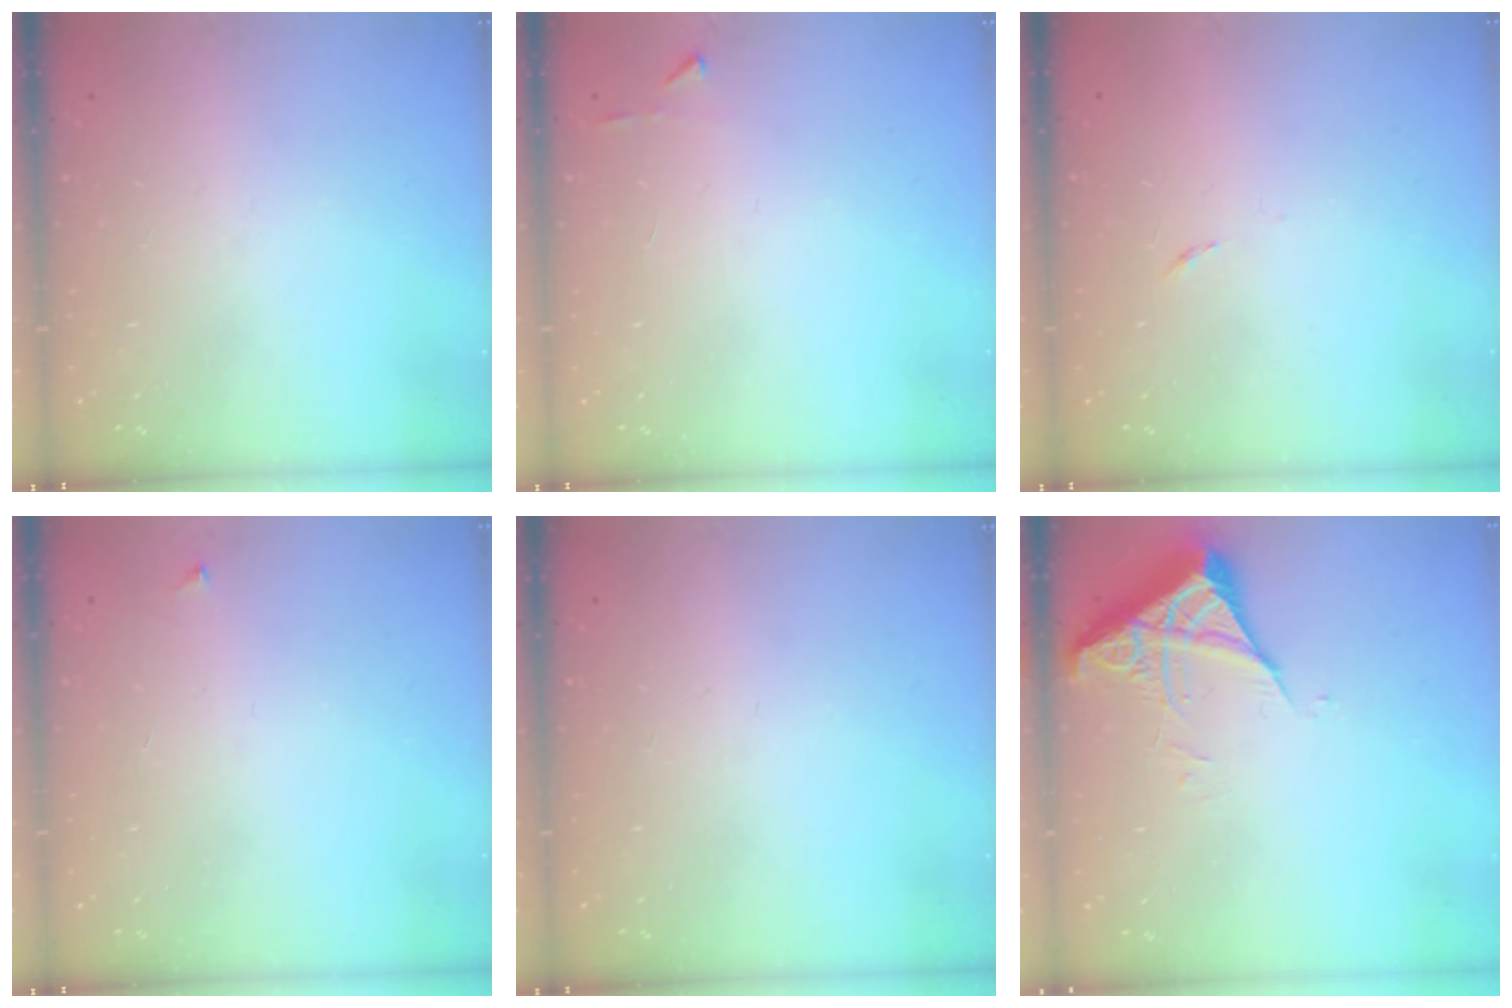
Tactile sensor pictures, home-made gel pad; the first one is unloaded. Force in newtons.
{"total": 3.2, "press": 3.2, "slide": 0.4}
{"total": 2.6, "press": 2.6, "slide": 0.4}
{"total": 3.2, "press": 3.2, "slide": 0.5}
{"total": 0.0}
{"total": 5.4, "press": 5.3, "slide": 0.6}